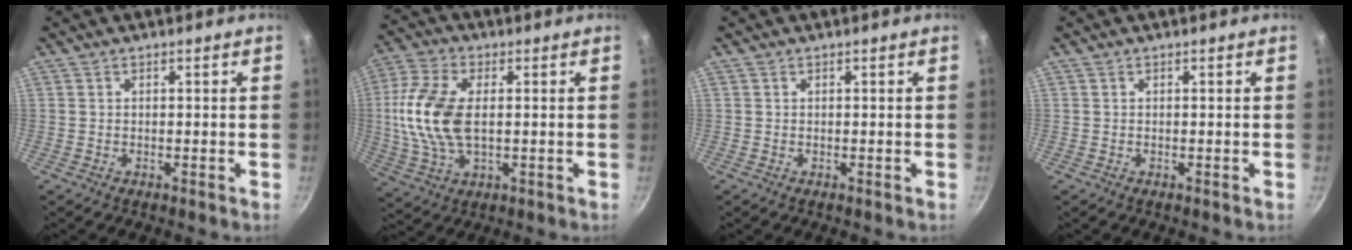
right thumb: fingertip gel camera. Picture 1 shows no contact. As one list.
[{"total": 13.6, "force": [0.6, 7.4, 11.3], "torque": [-0.234, 0.007, 0.006]}, {"total": 0.0}, {"total": 0.0}]